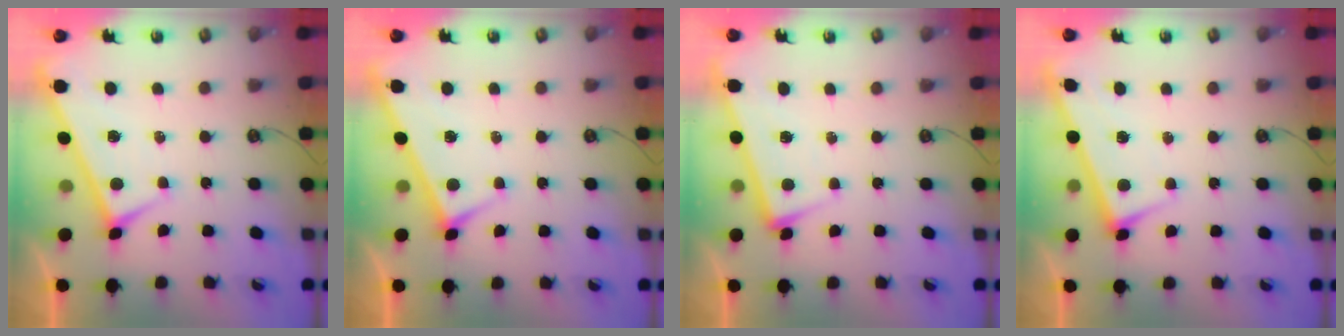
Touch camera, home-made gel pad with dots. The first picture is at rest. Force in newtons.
{"total": 4.6, "press": 4.5, "slide": 0.2}
{"total": 0.8, "press": 0.7, "slide": 0.5}
{"total": 3.0, "press": 3.0, "slide": 0.1}